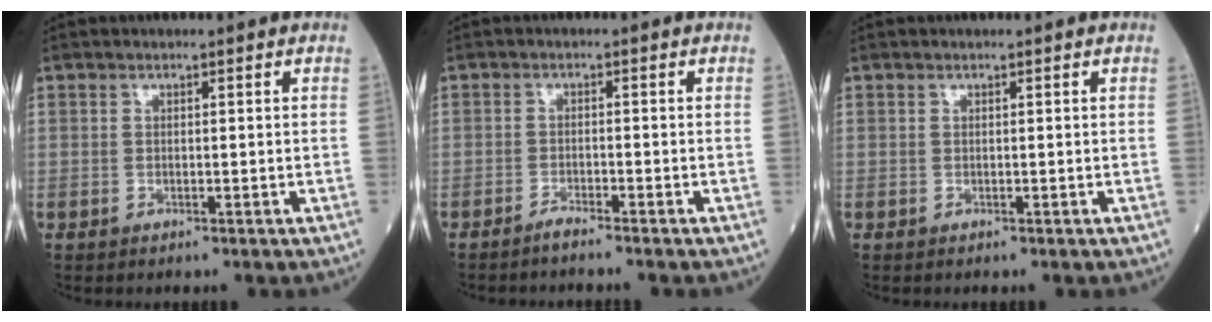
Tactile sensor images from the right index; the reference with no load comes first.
{"total": 1.9, "force": [-1.7, -0.5, 0.5], "torque": [-0.015, -0.001, -0.033]}
{"total": 0.0}